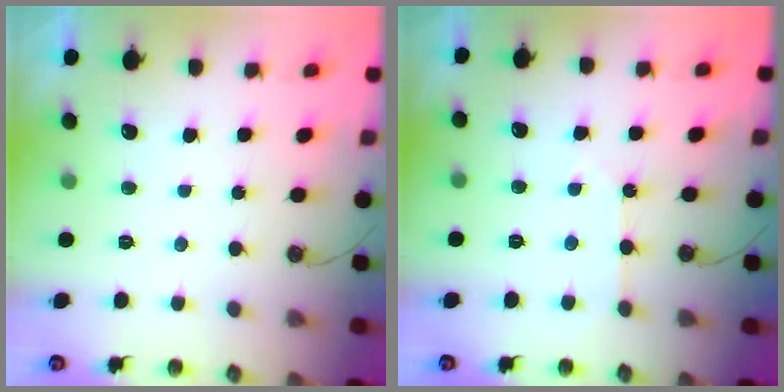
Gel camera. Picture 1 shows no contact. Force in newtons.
{"total": 2.5, "press": 2.4, "slide": 0.5}